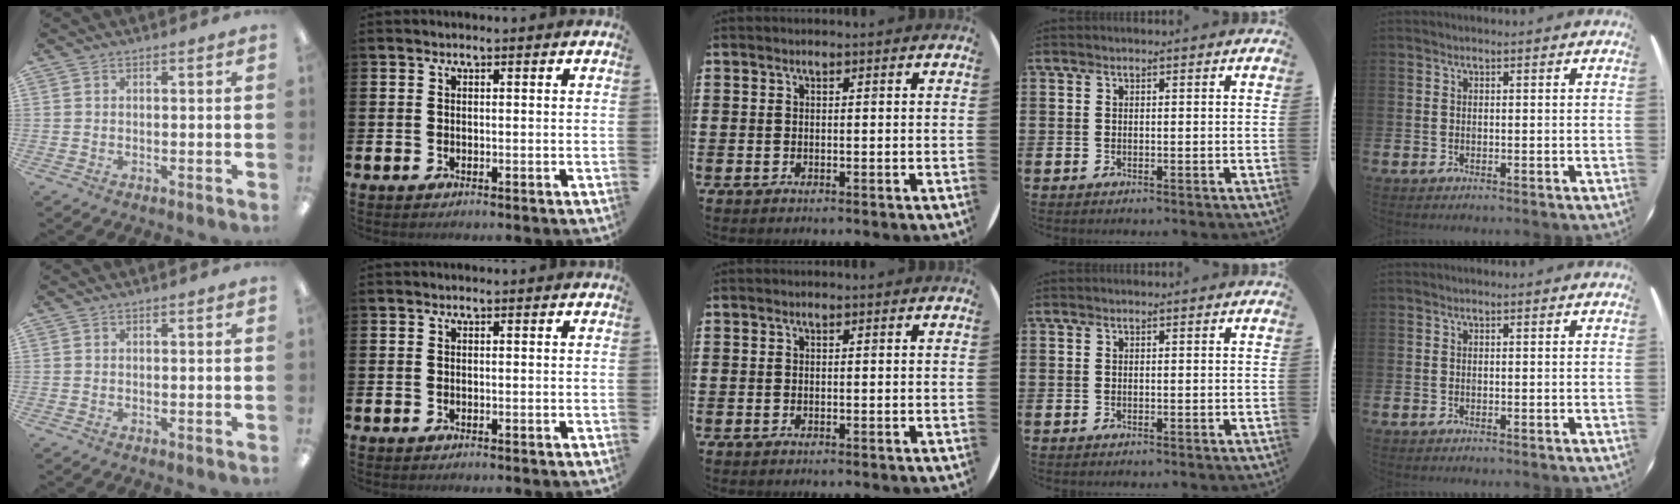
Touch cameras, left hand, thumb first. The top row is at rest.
{}